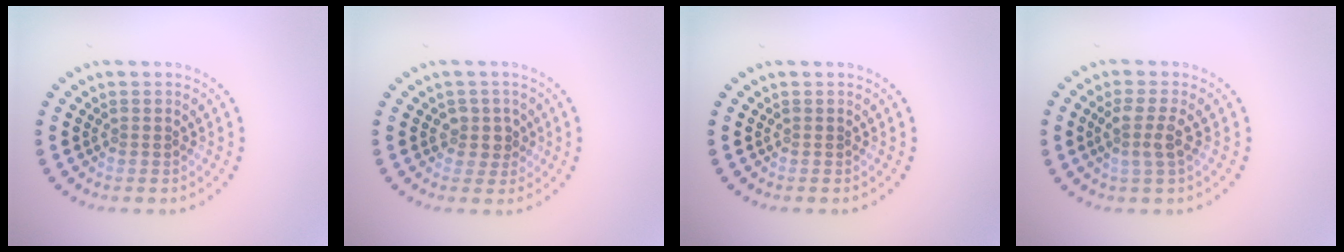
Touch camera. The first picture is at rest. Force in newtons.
{"total": 2.0, "press": 1.5, "slide": 1.3}
{"total": 0.0}
{"total": 2.2, "press": 1.9, "slide": 1.2}